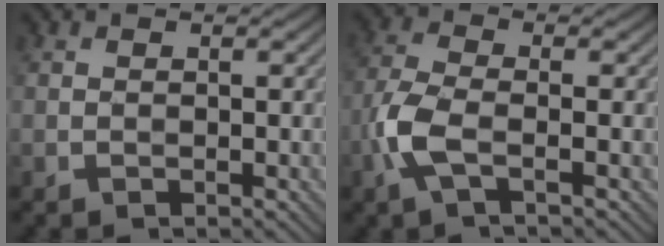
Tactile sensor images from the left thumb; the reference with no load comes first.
{"total": 5.1, "force": [-2.0, 1.9, 4.3], "torque": [-0.114, 0.003, -0.053]}